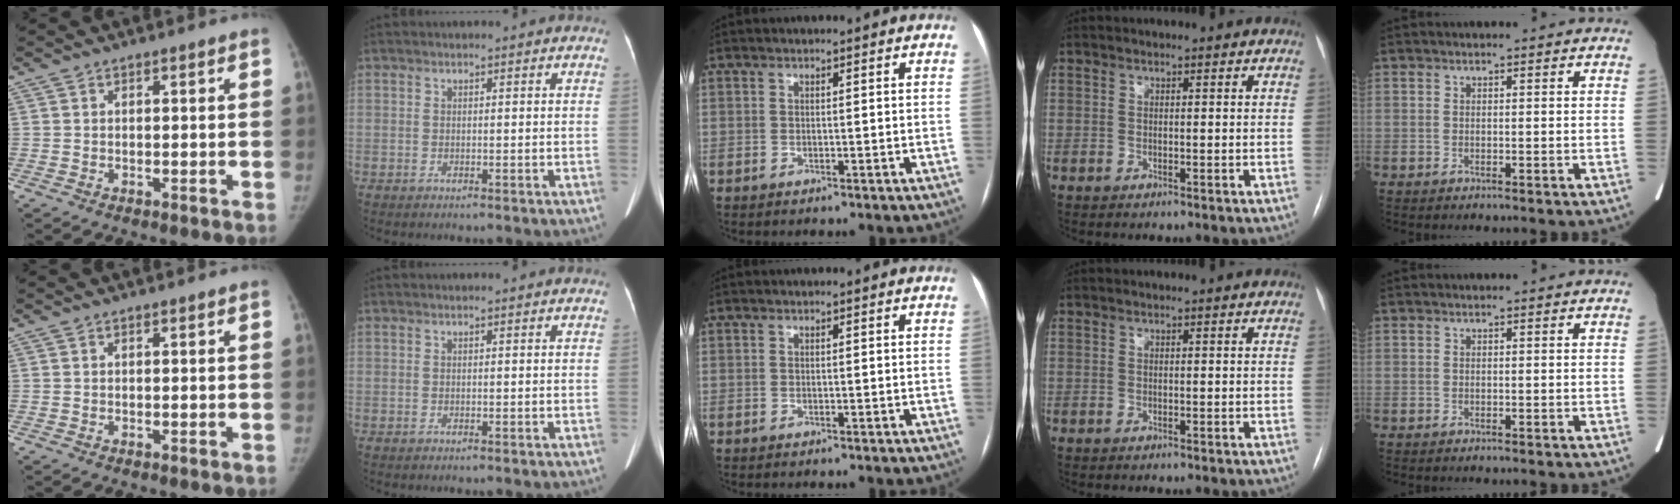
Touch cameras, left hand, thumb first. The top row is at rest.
{}